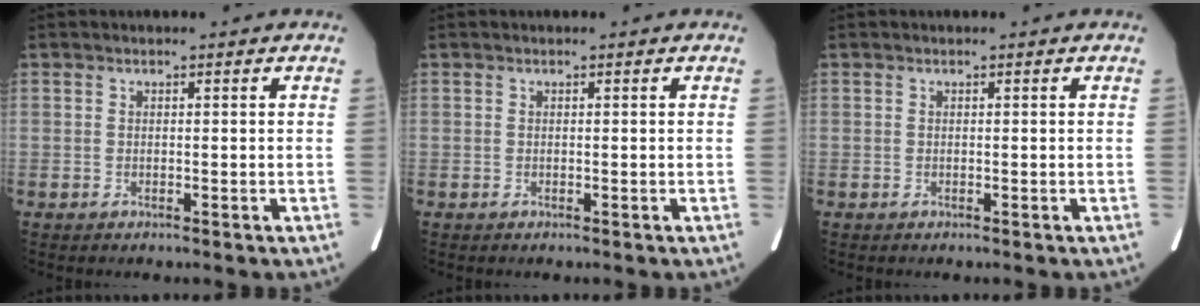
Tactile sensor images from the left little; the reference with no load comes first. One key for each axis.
{"total": 0.0}
{"total": 0.0}